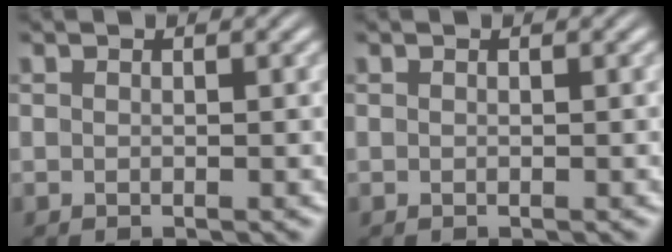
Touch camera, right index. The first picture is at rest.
{"total": 0.0}